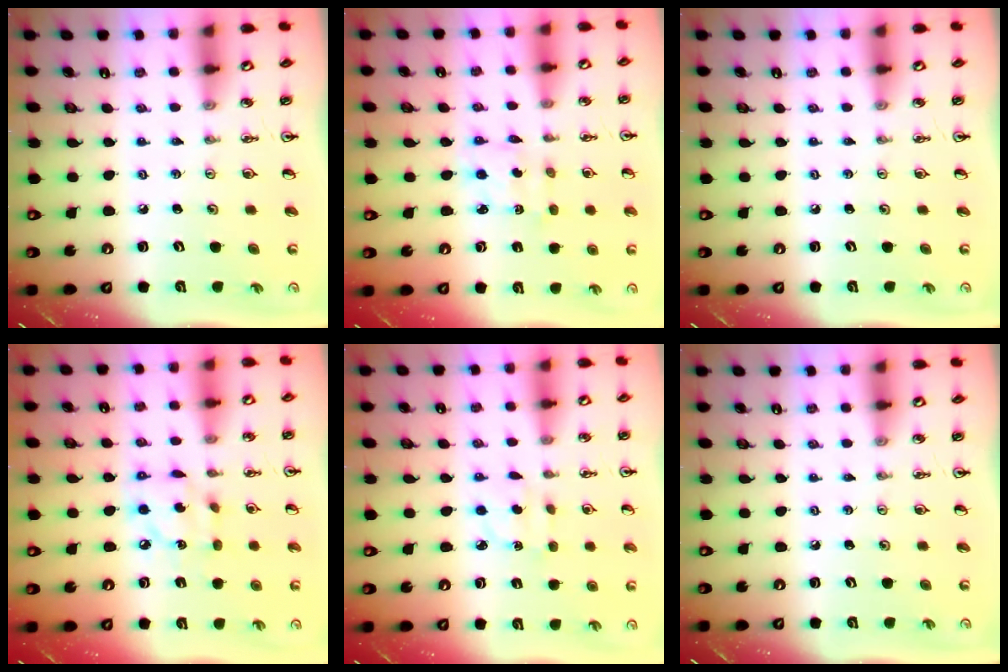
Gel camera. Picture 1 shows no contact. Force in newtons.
{"total": 2.2, "press": 2.0, "slide": 0.8}
{"total": 0.0}
{"total": 9.4, "press": 9.4, "slide": 0.5}
{"total": 3.3, "press": 3.2, "slide": 0.4}
{"total": 0.0}